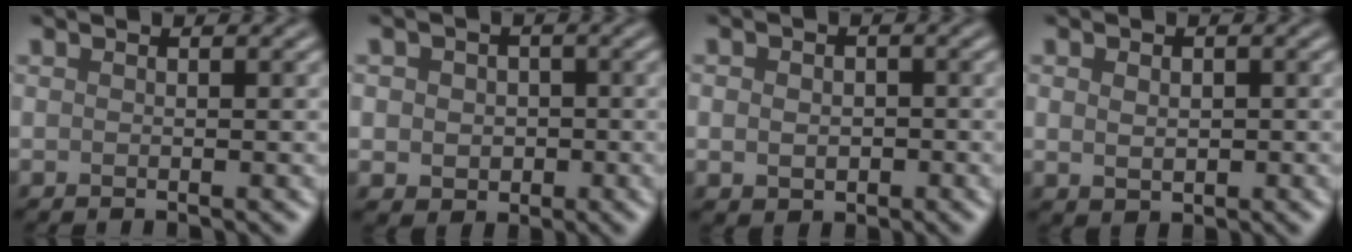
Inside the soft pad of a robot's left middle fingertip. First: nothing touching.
{"total": 3.5, "force": [0.0, 3.1, 1.7], "torque": [-0.016, 0.007, -0.014]}
{"total": 2.5, "force": [-0.3, 2.1, 1.4], "torque": [-0.009, -0.007, -0.007]}
{"total": 1.8, "force": [0.2, 1.4, 1.2], "torque": [-0.018, -0.002, 0.007]}